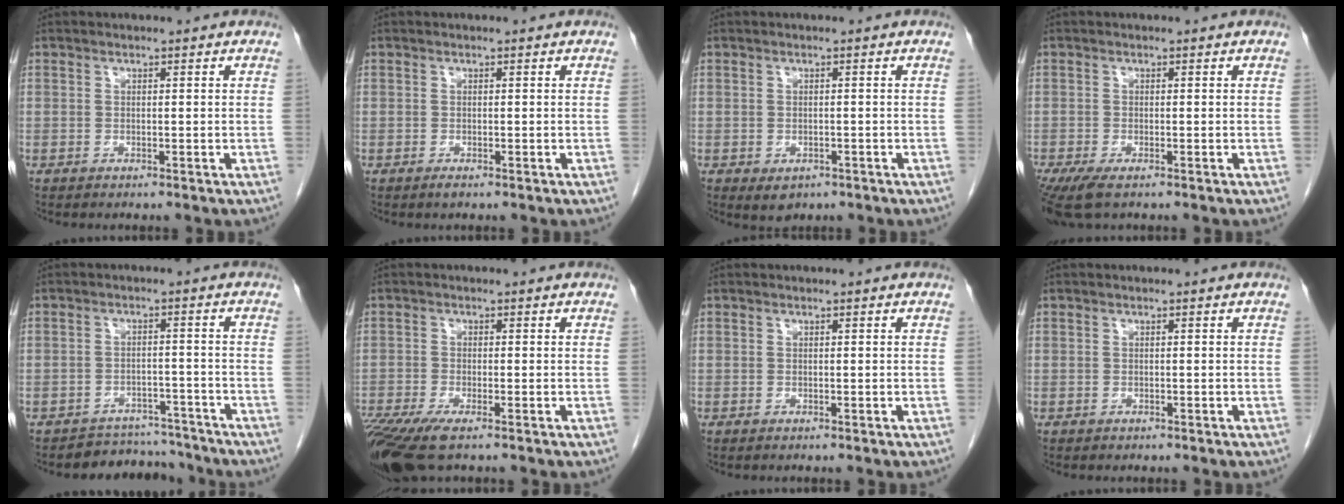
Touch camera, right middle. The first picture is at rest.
{"total": 0.6, "force": [-0.4, 0.2, 0.4], "torque": [-0.005, 0.000, -0.006]}
{"total": 2.4, "force": [-1.2, 1.6, 1.2], "torque": [-0.014, -0.001, -0.004]}
{"total": 4.8, "force": [-3.3, 1.4, 3.2], "torque": [-0.063, -0.016, -0.056]}
{"total": 6.0, "force": [-5.6, 1.9, -1.1], "torque": [0.021, 0.021, -0.078]}
{"total": 7.7, "force": [-5.1, 1.6, 5.5], "torque": [-0.099, -0.019, -0.093]}
{"total": 0.0}
{"total": 0.0}